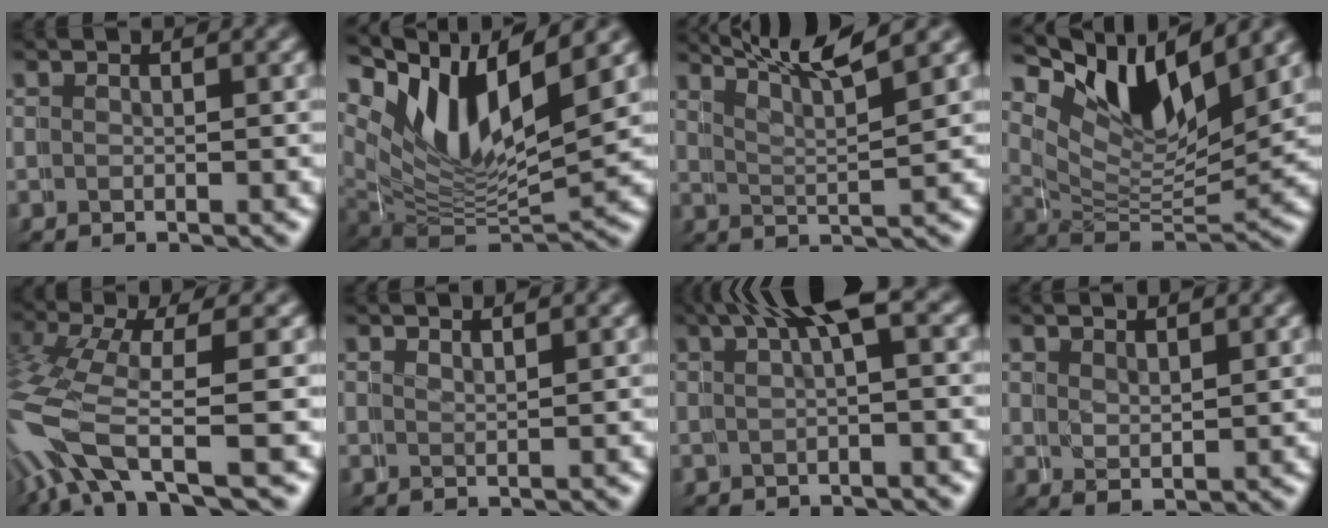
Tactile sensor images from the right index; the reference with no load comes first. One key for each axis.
{"total": 12.4, "fx": 4.9, "fy": 8.1, "fz": 8.0, "tx": -0.139, "ty": 0.012, "tz": 0.066}
{"total": 7.5, "fx": 6.5, "fy": 0.4, "fz": 3.8, "tx": -0.062, "ty": 0.015, "tz": 0.096}
{"total": 9.3, "fx": 5.5, "fy": 4.5, "fz": 6.1, "tx": -0.127, "ty": 0.003, "tz": 0.086}
{"total": 6.9, "fx": -1.0, "fy": 4.2, "fz": 5.3, "tx": -0.158, "ty": -0.033, "tz": -0.003}
{"total": 1.6, "fx": 1.4, "fy": -0.9, "fz": -0.1, "tx": 0.005, "ty": -0.006, "tz": 0.029}
{"total": 4.5, "fx": 2.3, "fy": 1.0, "fz": 3.7, "tx": -0.053, "ty": 0.015, "tz": 0.036}
{"total": 2.6, "fx": 2.6, "fy": 0.1, "fz": 0.7, "tx": -0.014, "ty": -0.002, "tz": 0.052}